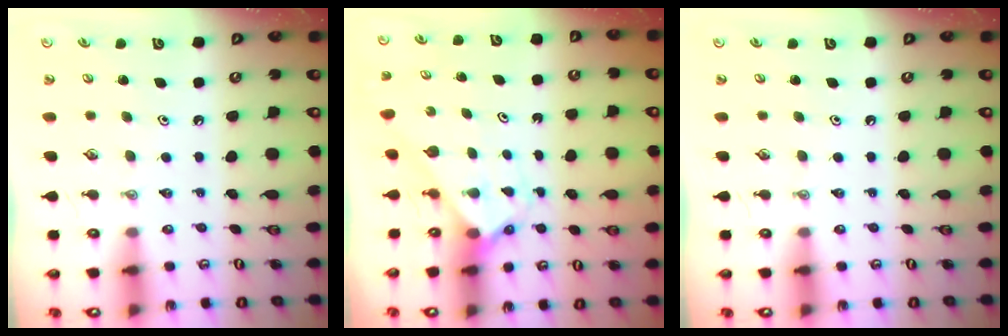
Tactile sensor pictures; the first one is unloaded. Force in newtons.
{"total": 2.2, "press": 2.2, "slide": 0.1}
{"total": 0.0}